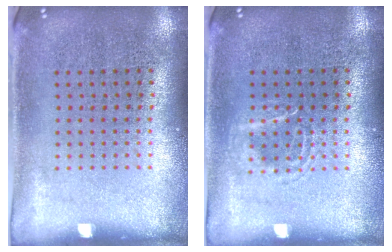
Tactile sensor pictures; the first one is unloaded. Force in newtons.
{"total": 1.4, "press": 1.4, "slide": 0.2}